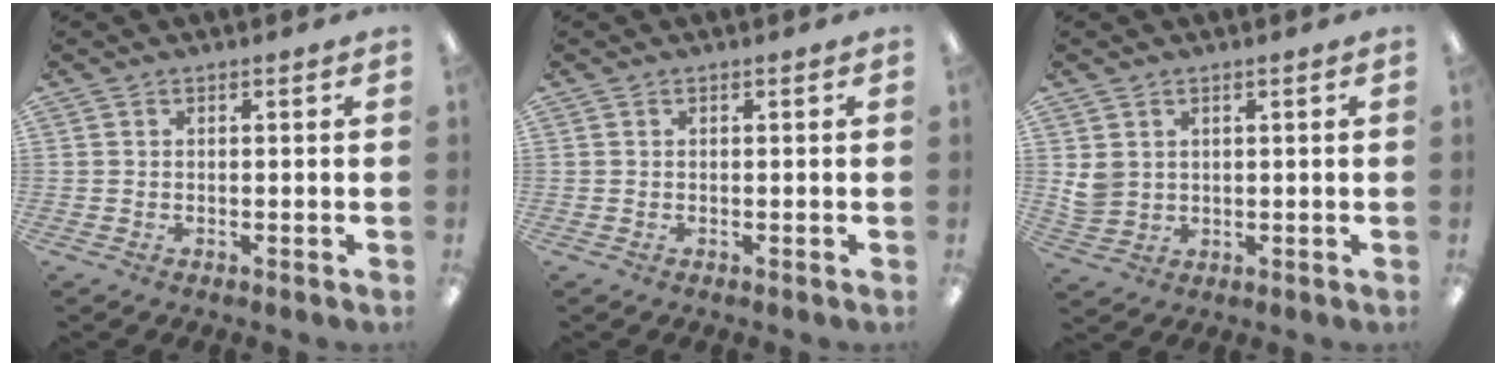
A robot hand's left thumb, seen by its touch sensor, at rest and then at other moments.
{"total": 0.0}
{"total": 4.0, "force": [1.7, 3.3, 1.3], "torque": [-0.024, -0.001, 0.034]}